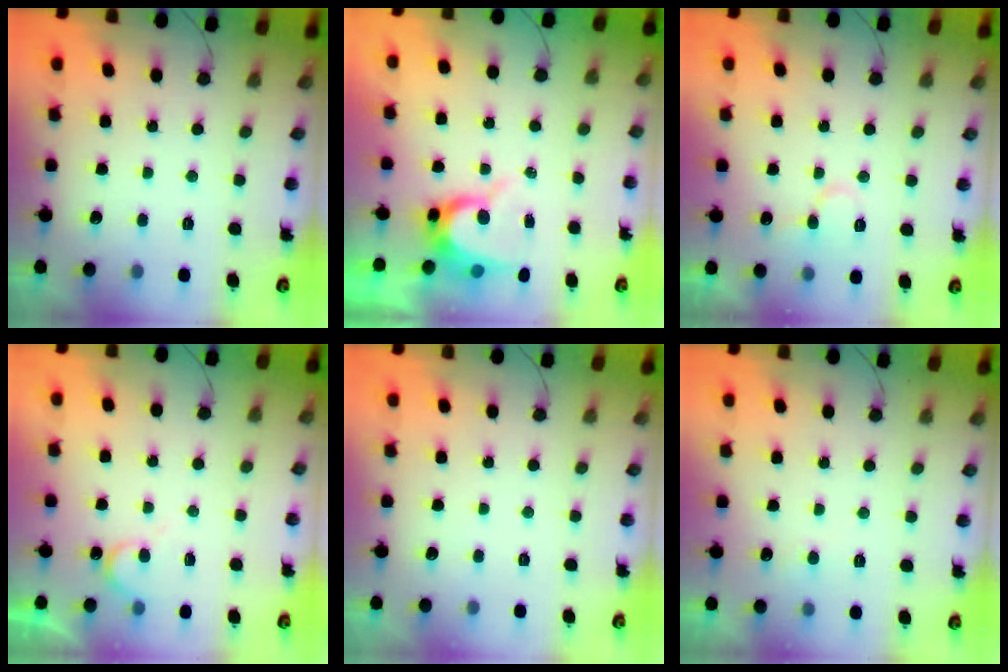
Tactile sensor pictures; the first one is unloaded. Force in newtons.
{"total": 9.7, "press": 9.7, "slide": 0.9}
{"total": 8.5, "press": 8.5, "slide": 1.1}
{"total": 6.5, "press": 6.5, "slide": 0.3}
{"total": 0.0}
{"total": 4.8, "press": 4.8, "slide": 0.4}